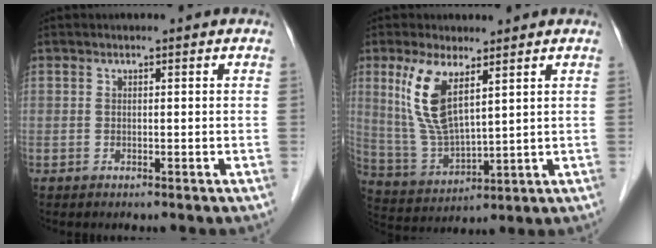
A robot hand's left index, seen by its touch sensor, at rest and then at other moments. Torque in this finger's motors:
{"motor_torque": [1.10, -1.04, 0.77, 0.14]}